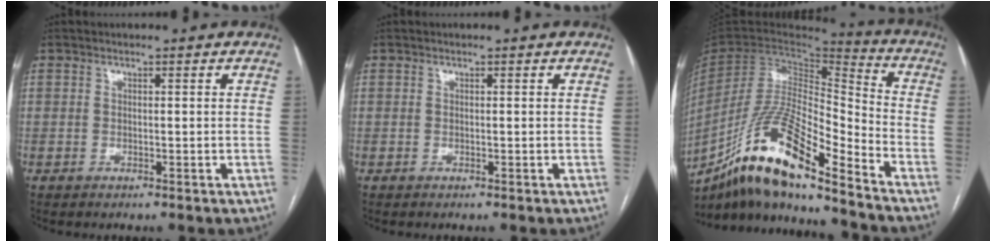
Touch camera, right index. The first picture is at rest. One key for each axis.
{"total": 0.0}
{"total": 19.9, "fx": -14.5, "fy": 2.5, "fz": 13.4, "tx": -0.268, "ty": -0.012, "tz": -0.267}